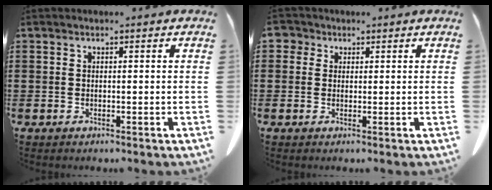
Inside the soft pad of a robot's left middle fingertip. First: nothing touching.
{"total": 1.9, "force": [0.9, 1.6, 0.4], "torque": [-0.015, 0.008, 0.014]}